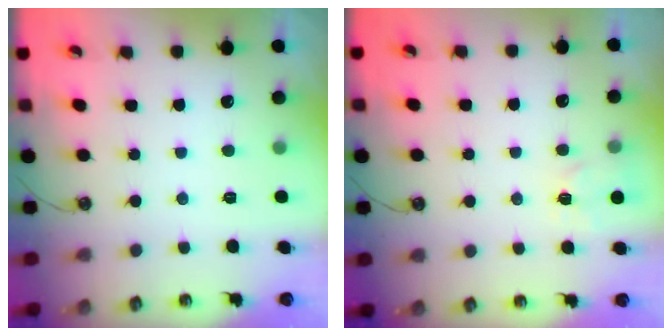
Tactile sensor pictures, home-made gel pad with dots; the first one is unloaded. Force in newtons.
{"total": 4.9, "press": 4.8, "slide": 0.5}